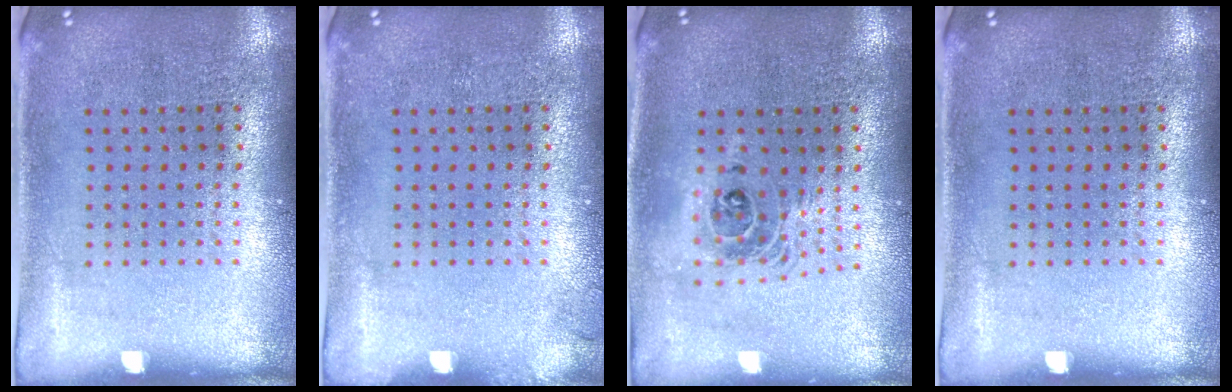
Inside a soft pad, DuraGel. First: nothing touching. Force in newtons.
{"total": 0.6, "press": 0.6, "slide": 0.1}
{"total": 1.7, "press": 1.4, "slide": 0.9}
{"total": 0.0}